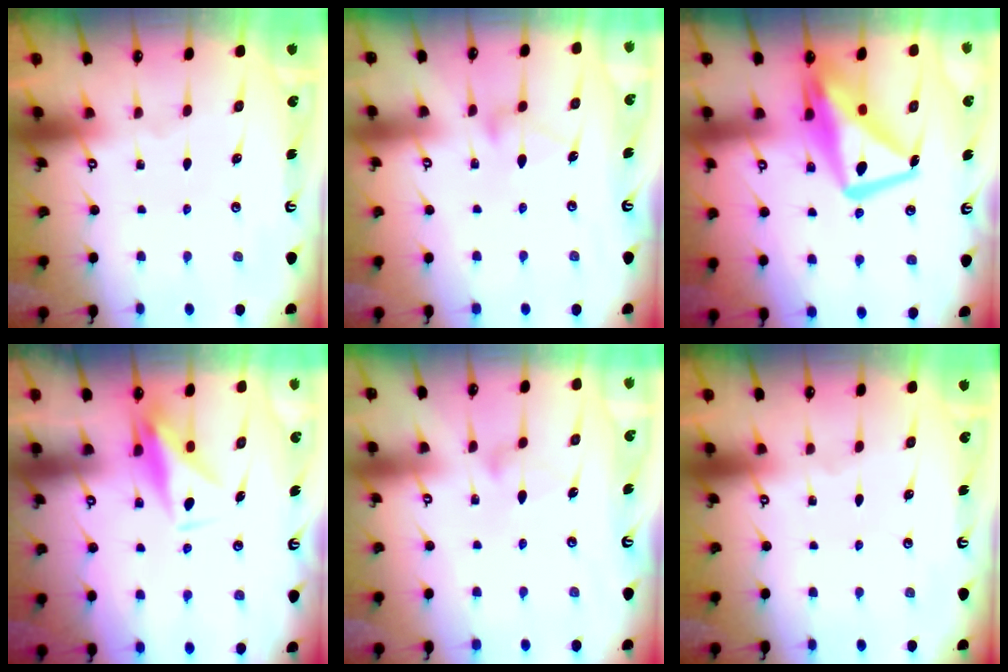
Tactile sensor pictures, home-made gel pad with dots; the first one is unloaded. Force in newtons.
{"total": 7.3, "press": 7.3, "slide": 0.3}
{"total": 14.5, "press": 14.4, "slide": 1.6}
{"total": 8.9, "press": 8.9, "slide": 0.3}
{"total": 7.8, "press": 7.8, "slide": 0.3}
{"total": 0.0}